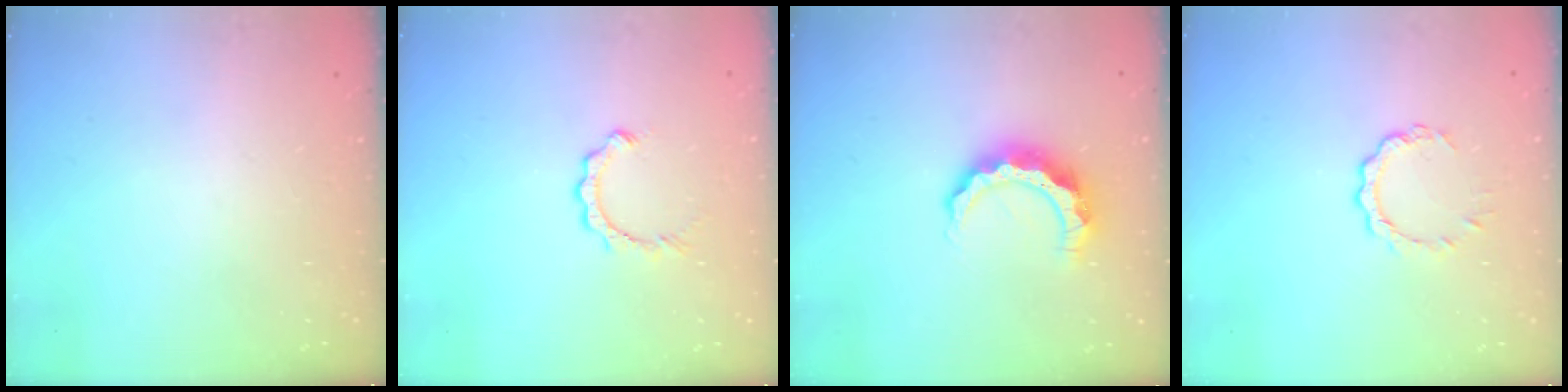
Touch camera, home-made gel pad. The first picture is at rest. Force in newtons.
{"total": 2.3, "press": 2.3, "slide": 0.3}
{"total": 9.0, "press": 9.0, "slide": 0.2}
{"total": 5.0, "press": 4.9, "slide": 0.6}